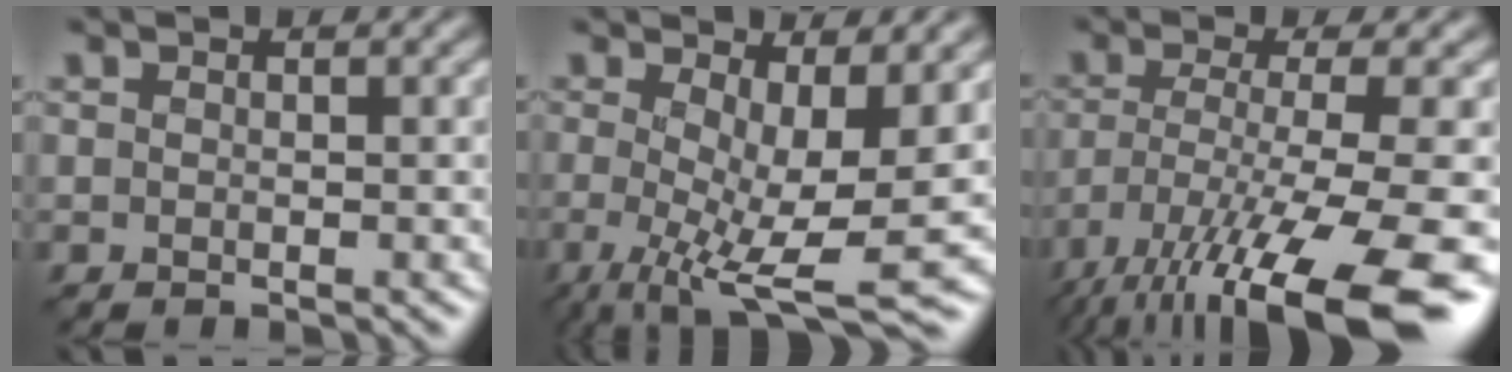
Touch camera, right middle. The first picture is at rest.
{"total": 8.7, "force": [-0.8, 2.7, 8.2], "torque": [-0.146, -0.016, -0.008]}
{"total": 14.3, "force": [-8.4, 3.1, 11.1], "torque": [-0.207, -0.022, -0.134]}